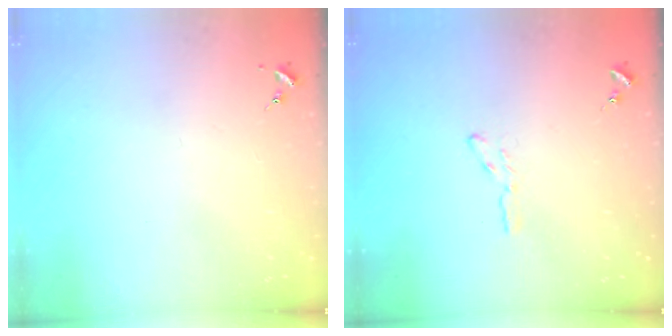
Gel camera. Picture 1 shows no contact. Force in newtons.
{"total": 3.5, "press": 3.5, "slide": 0.4}